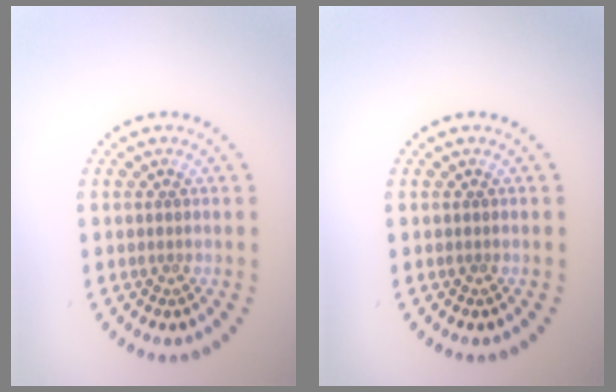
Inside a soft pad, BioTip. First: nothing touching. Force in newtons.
{"total": 0.0}